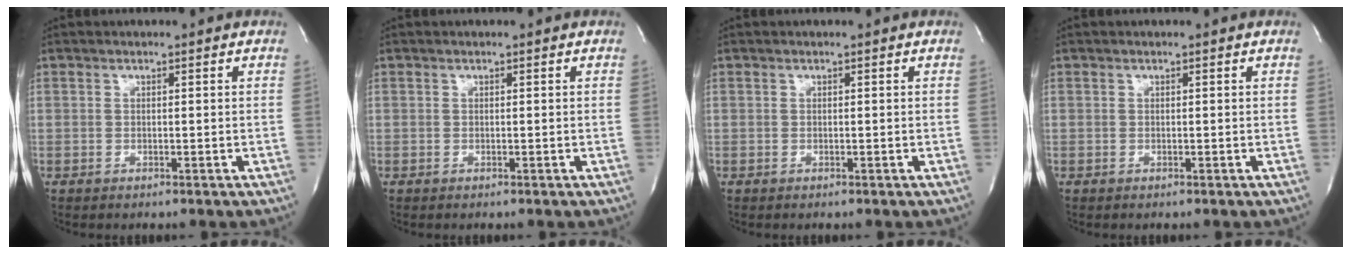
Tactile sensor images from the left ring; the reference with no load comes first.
{"total": 0.0}
{"total": 0.0}
{"total": 0.0}